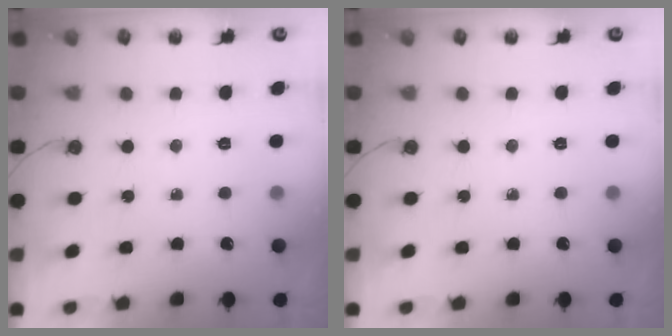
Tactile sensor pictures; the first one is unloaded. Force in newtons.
{"total": 0.0}